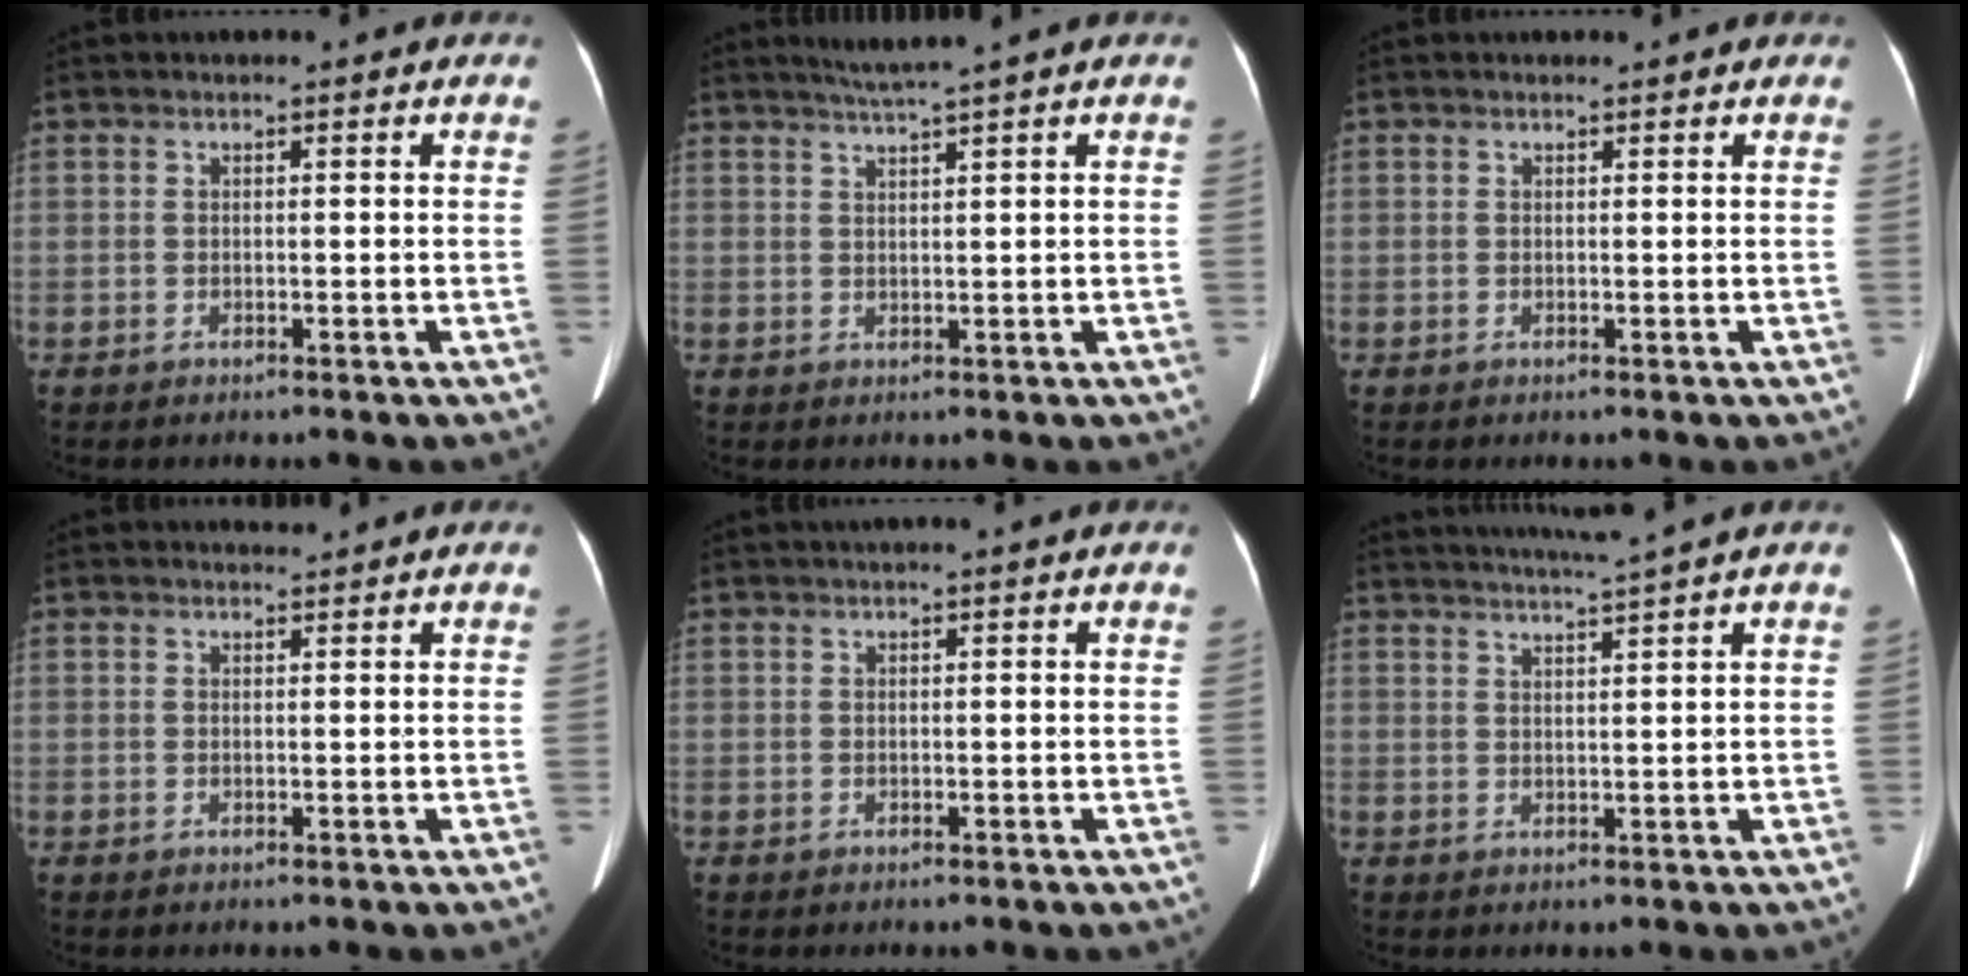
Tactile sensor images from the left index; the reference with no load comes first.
{"total": 3.4, "force": [2.7, -1.2, 1.6], "torque": [-0.031, 0.003, 0.053]}
{"total": 1.6, "force": [1.5, 0.3, 0.4], "torque": [-0.013, 0.014, 0.016]}
{"total": 0.7, "force": [0.6, -0.1, -0.2], "torque": [-0.006, -0.004, 0.012]}
{"total": 1.7, "force": [1.3, -0.1, 1.1], "torque": [-0.013, 0.024, 0.022]}
{"total": 5.2, "force": [4.4, -2.0, 2.0], "torque": [-0.035, -0.002, 0.075]}